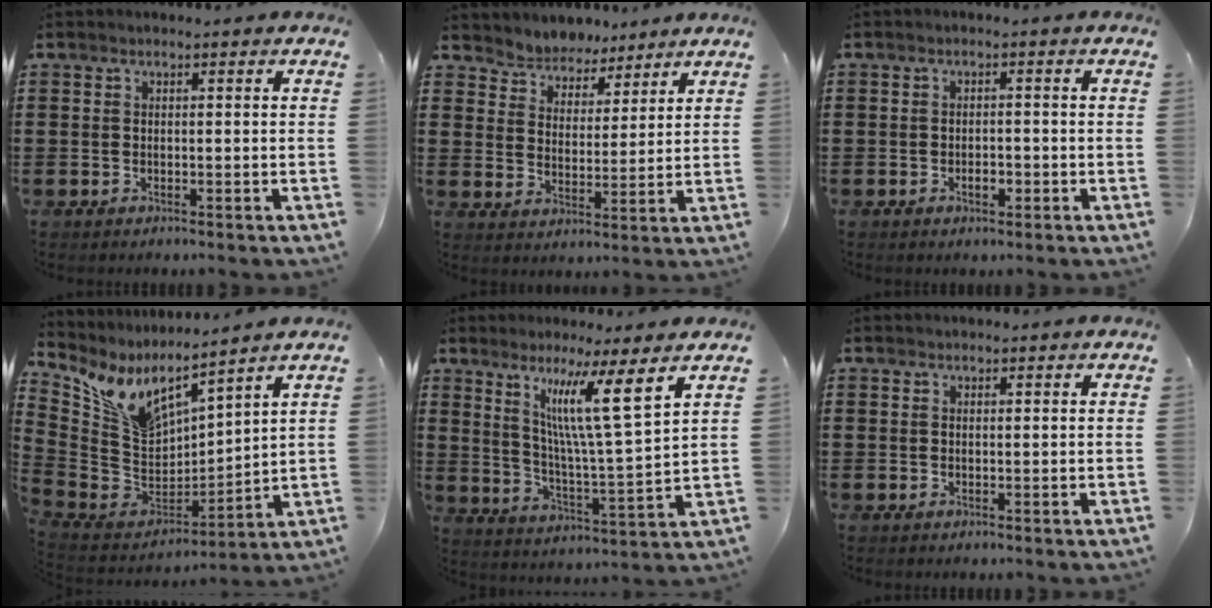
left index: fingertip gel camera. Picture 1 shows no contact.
{"total": 4.5, "force": [4.2, 1.4, -0.8], "torque": [-0.011, -0.022, 0.072]}
{"total": 2.0, "force": [-0.6, 1.0, 1.6], "torque": [-0.032, 0.002, -0.013]}
{"total": 9.5, "force": [7.2, 3.3, 5.3], "torque": [-0.139, -0.044, 0.127]}
{"total": 10.5, "force": [6.6, -0.1, 8.2], "torque": [-0.160, -0.029, 0.105]}
{"total": 0.7, "force": [0.6, 0.3, 0.1], "torque": [-0.003, 0.003, 0.012]}